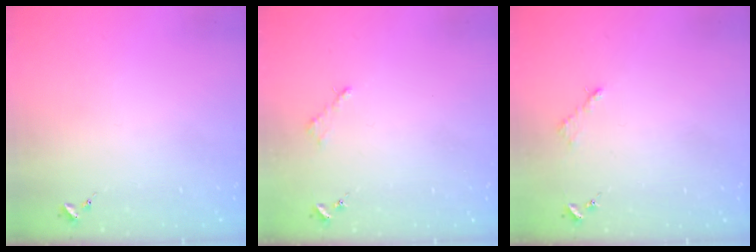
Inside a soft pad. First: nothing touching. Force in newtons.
{"total": 2.6, "press": 2.5, "slide": 0.3}
{"total": 2.6, "press": 2.6, "slide": 0.4}